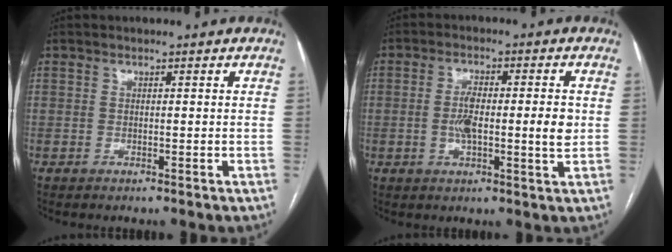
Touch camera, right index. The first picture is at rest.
{"total": 7.4, "force": [-0.2, 1.5, 7.3], "torque": [-0.127, 0.003, -0.007]}